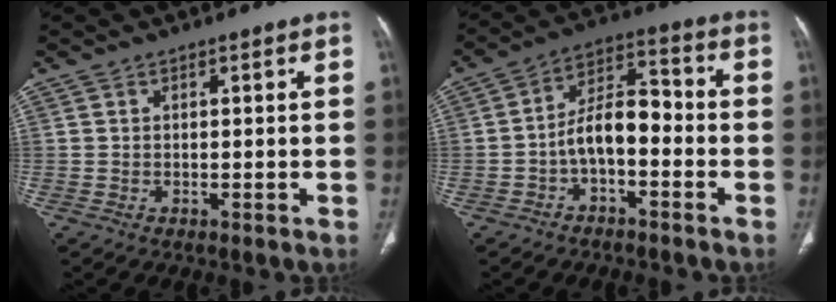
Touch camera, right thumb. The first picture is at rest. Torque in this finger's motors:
{"motor_torque": [1.65, 1.43, 0.93, -0.71, 0.14]}